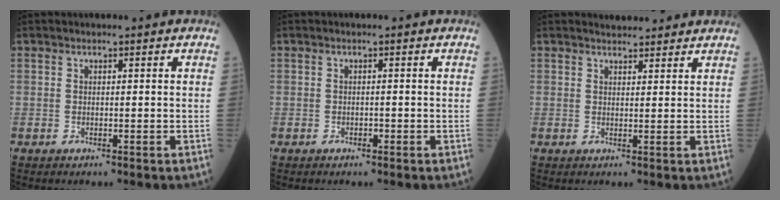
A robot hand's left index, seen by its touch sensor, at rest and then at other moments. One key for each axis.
{"total": 0.5, "fx": -0.3, "fy": 0.3, "fz": 0.3, "tx": -0.006, "ty": 0.001, "tz": -0.004}
{"total": 4.5, "fx": 4.3, "fy": 1.1, "fz": 1.0, "tx": -0.016, "ty": 0.016, "tz": 0.056}